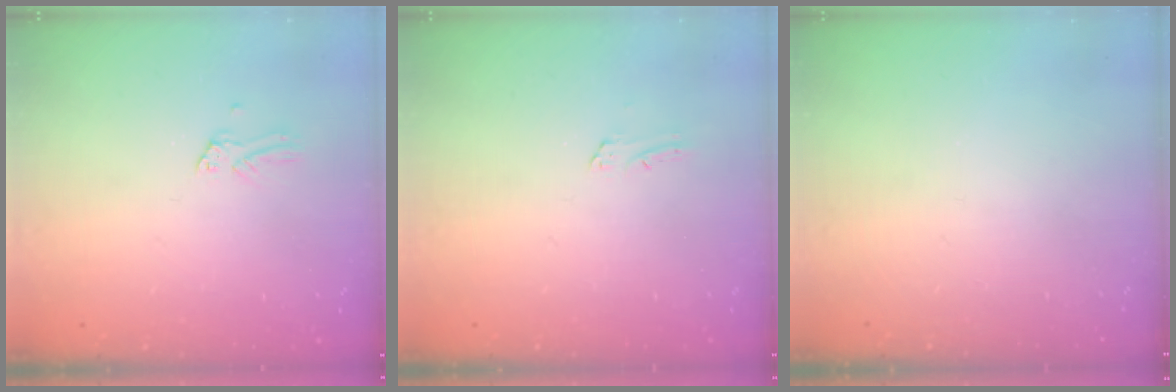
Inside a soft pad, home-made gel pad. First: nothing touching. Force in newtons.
{"total": 1.5, "press": 1.4, "slide": 0.1}
{"total": 0.0}